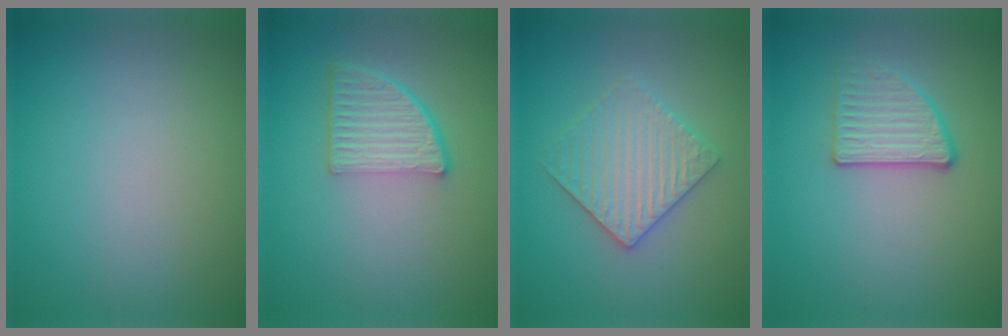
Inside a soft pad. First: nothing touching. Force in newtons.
{"total": 4.7, "press": 3.3, "slide": 3.3}
{"total": 3.5, "press": 3.4, "slide": 0.7}
{"total": 2.7, "press": 2.6, "slide": 0.8}